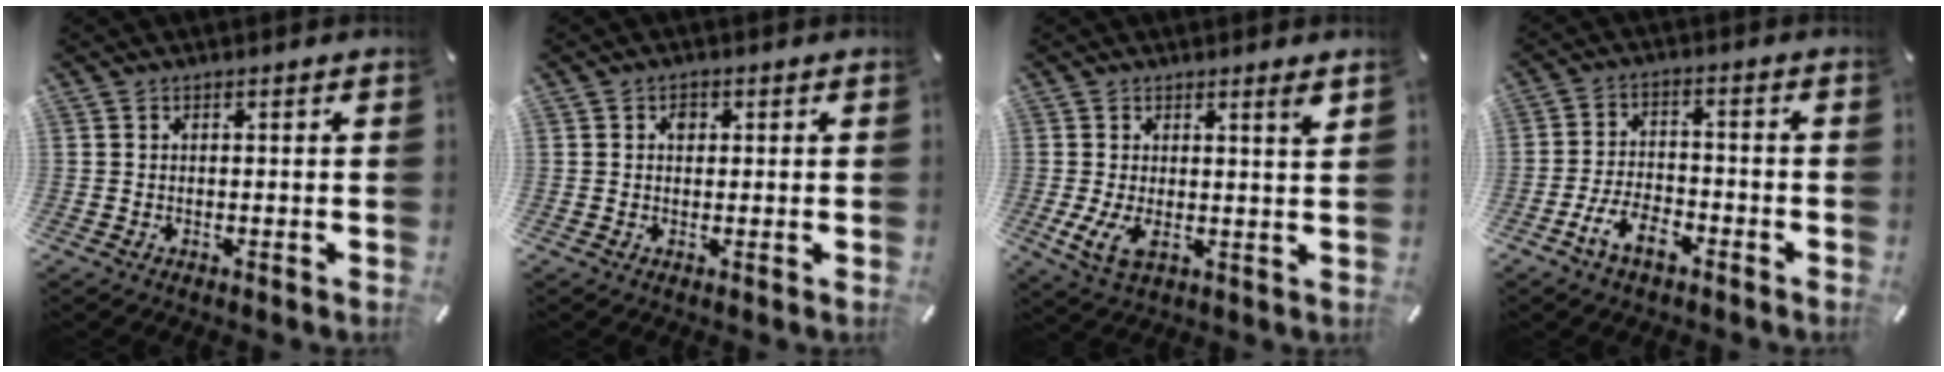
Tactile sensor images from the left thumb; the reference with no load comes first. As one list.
[{"total": 1.7, "force": [0.3, 1.5, 0.8], "torque": [-0.001, 0.001, 0.000]}, {"total": 6.9, "force": [1.4, 2.0, 6.5], "torque": [-0.114, -0.028, 0.019]}, {"total": 7.7, "force": [-4.6, 3.9, 4.7], "torque": [-0.104, 0.016, -0.088]}]